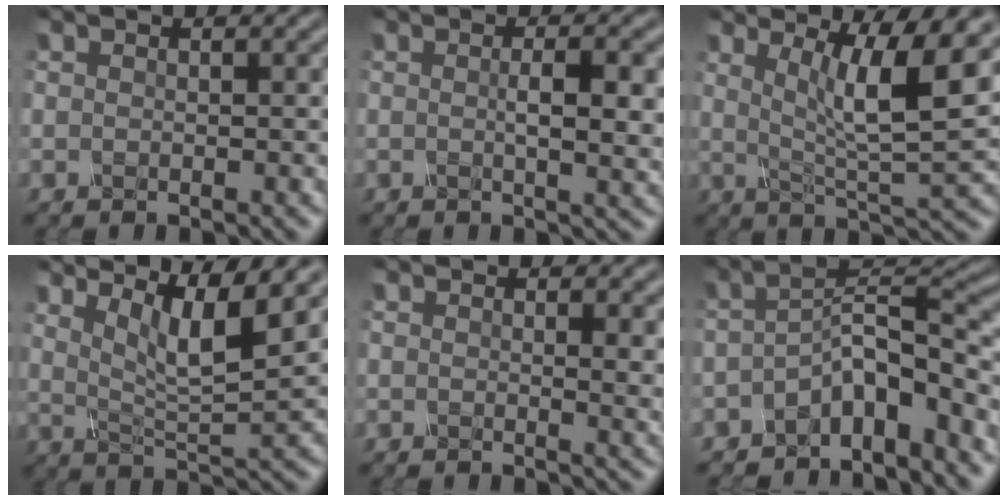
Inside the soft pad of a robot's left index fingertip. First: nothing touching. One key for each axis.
{"total": 4.3, "fx": 0.0, "fy": 1.0, "fz": 4.1, "tx": -0.056, "ty": 0.007, "tz": 0.008}
{"total": 8.3, "fx": 2.5, "fy": 1.3, "fz": 7.8, "tx": -0.126, "ty": 0.004, "tz": 0.054}
{"total": 7.1, "fx": 3.7, "fy": 1.1, "fz": 6.0, "tx": -0.097, "ty": 0.002, "tz": 0.076}
{"total": 2.7, "fx": 0.6, "fy": 0.8, "fz": 2.5, "tx": -0.021, "ty": 0.004, "tz": 0.013}
{"total": 5.2, "fx": -3.0, "fy": 1.3, "fz": 4.0, "tx": -0.073, "ty": 0.017, "tz": -0.050}